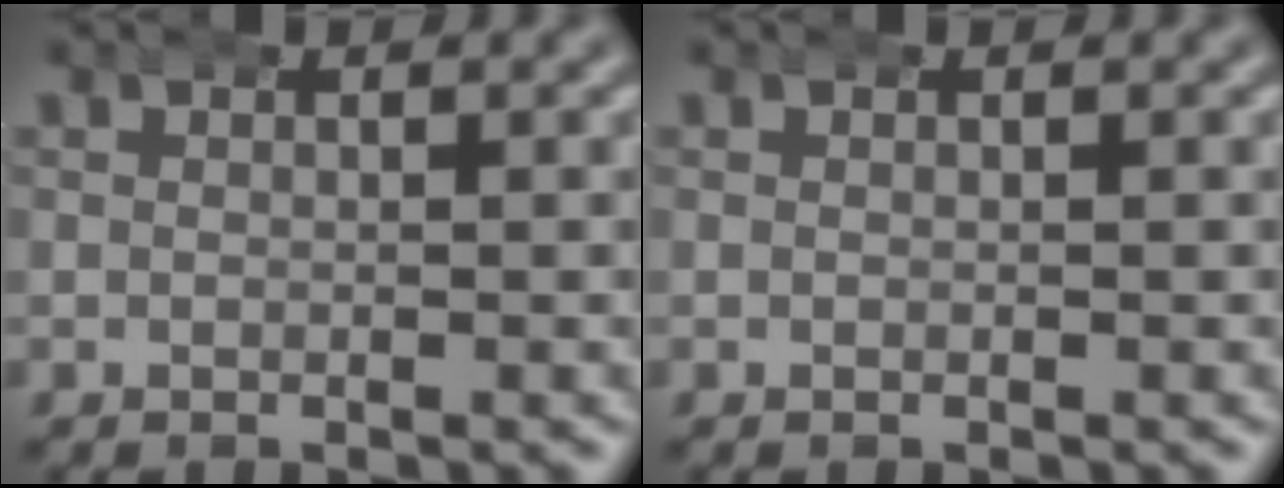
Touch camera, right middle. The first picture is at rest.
{"total": 0.0}